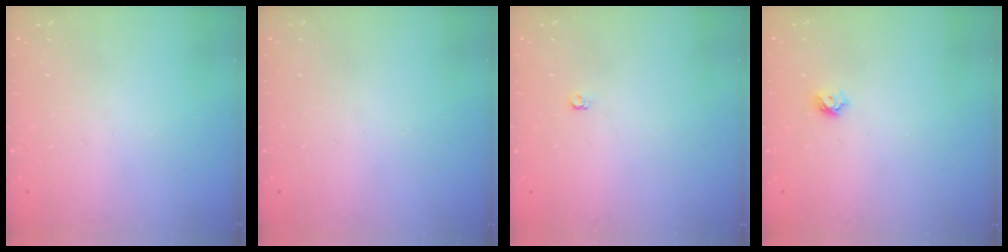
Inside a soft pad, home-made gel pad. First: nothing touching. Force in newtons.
{"total": 0.0}
{"total": 3.6, "press": 3.5, "slide": 0.6}
{"total": 5.5, "press": 5.5, "slide": 0.7}